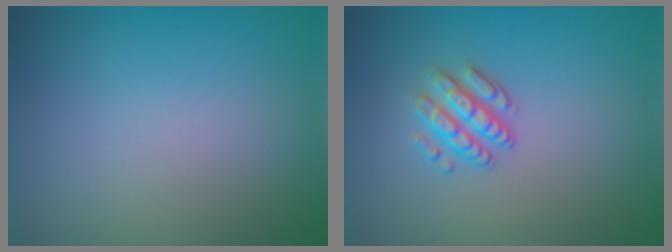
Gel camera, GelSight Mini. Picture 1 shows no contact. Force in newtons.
{"total": 2.9, "press": 2.3, "slide": 1.6}